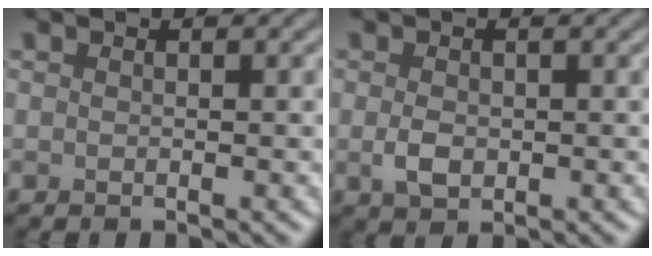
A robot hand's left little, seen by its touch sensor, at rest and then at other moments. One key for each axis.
{"total": 2.0, "fx": -0.2, "fy": 1.4, "fz": 1.5, "tx": -0.032, "ty": -0.003, "tz": -0.002}